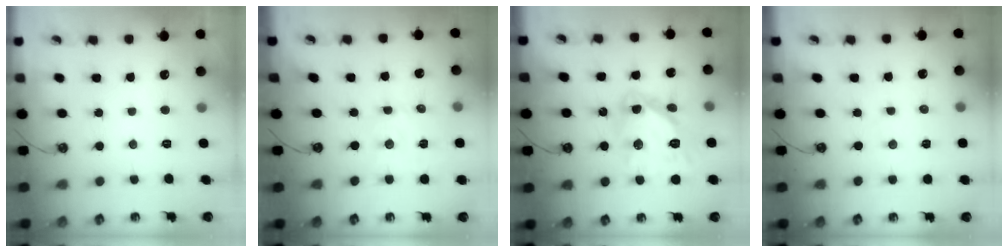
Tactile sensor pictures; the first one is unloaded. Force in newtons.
{"total": 2.6, "press": 2.6, "slide": 0.6}
{"total": 15.4, "press": 15.4, "slide": 1.4}
{"total": 1.9, "press": 1.9, "slide": 0.3}